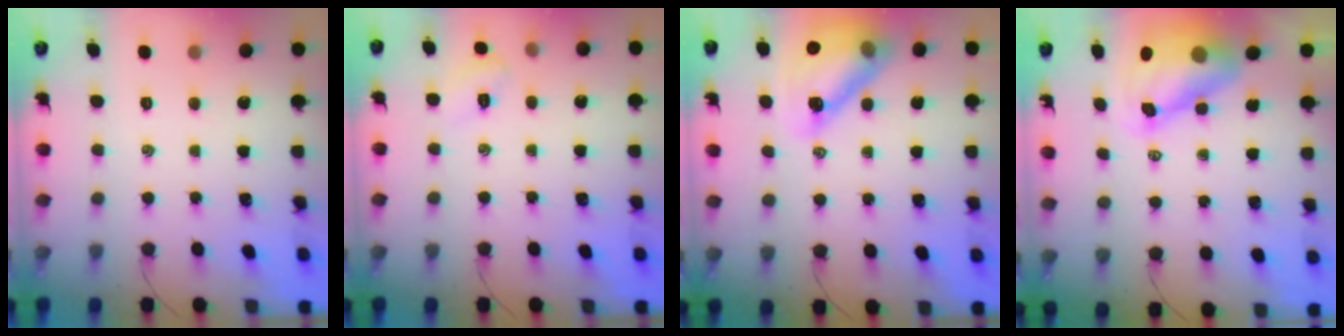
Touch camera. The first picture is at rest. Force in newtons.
{"total": 6.9, "press": 6.7, "slide": 1.6}
{"total": 17.3, "press": 16.7, "slide": 4.6}
{"total": 9.3, "press": 8.9, "slide": 2.7}